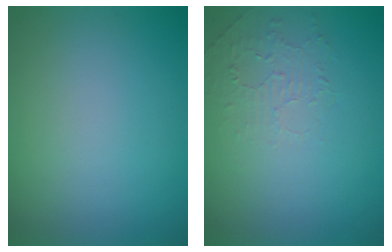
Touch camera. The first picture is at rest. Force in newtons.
{"total": 1.9, "press": 0.3, "slide": 1.9}